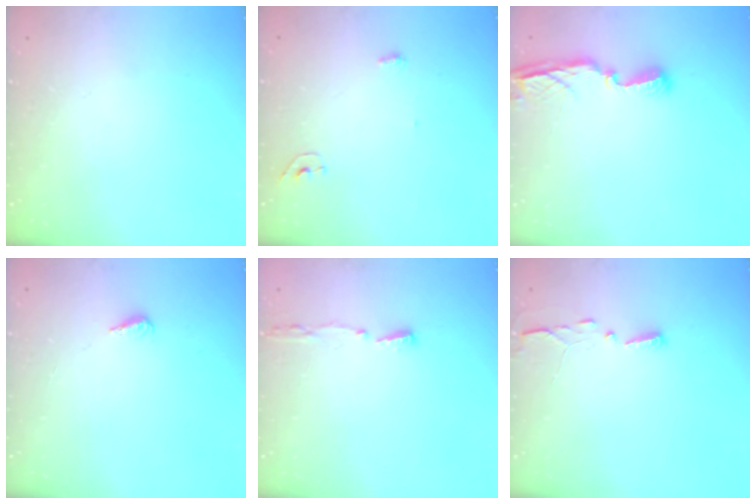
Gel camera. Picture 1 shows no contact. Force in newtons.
{"total": 6.4, "press": 4.1, "slide": 4.9}
{"total": 8.0, "press": 7.9, "slide": 1.0}
{"total": 2.1, "press": 1.9, "slide": 0.8}
{"total": 4.9, "press": 4.8, "slide": 1.2}
{"total": 2.9, "press": 2.9, "slide": 0.4}